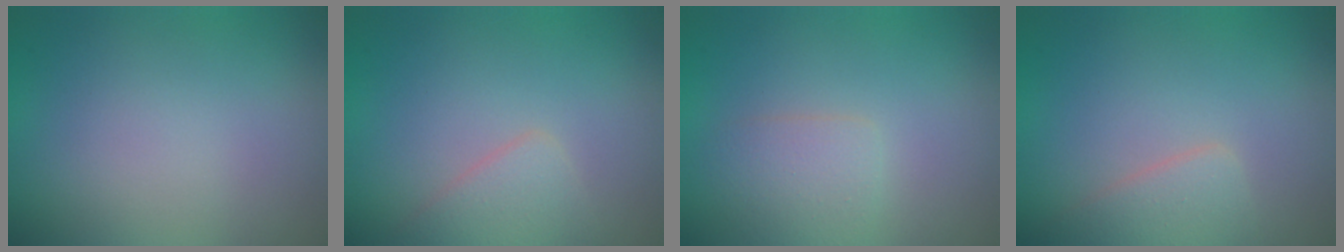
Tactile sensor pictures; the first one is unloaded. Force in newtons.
{"total": 2.2, "press": 2.1, "slide": 0.2}
{"total": 1.9, "press": 1.9, "slide": 0.0}
{"total": 2.4, "press": 2.4, "slide": 0.1}